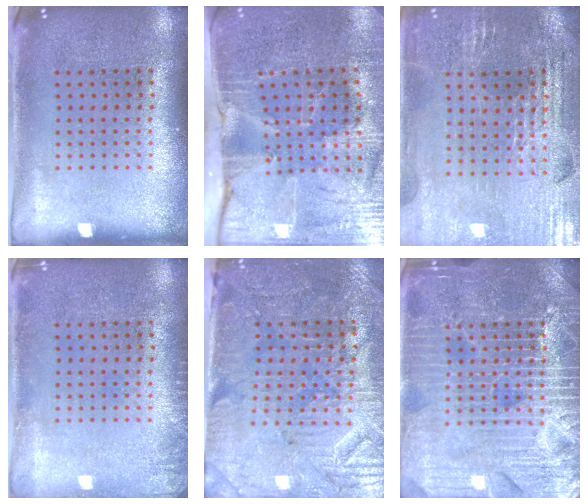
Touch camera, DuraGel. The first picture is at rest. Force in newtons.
{"total": 4.2, "press": 3.8, "slide": 1.9}
{"total": 2.9, "press": 2.8, "slide": 0.5}
{"total": 1.1, "press": 1.1, "slide": 0.2}
{"total": 3.8, "press": 3.5, "slide": 1.3}
{"total": 7.2, "press": 7.1, "slide": 1.0}